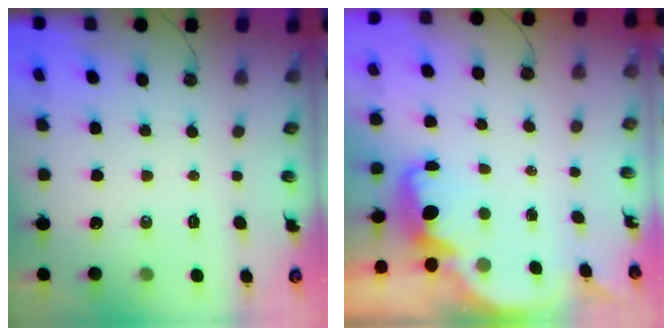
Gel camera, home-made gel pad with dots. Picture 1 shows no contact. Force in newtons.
{"total": 2.2, "press": 2.1, "slide": 0.6}